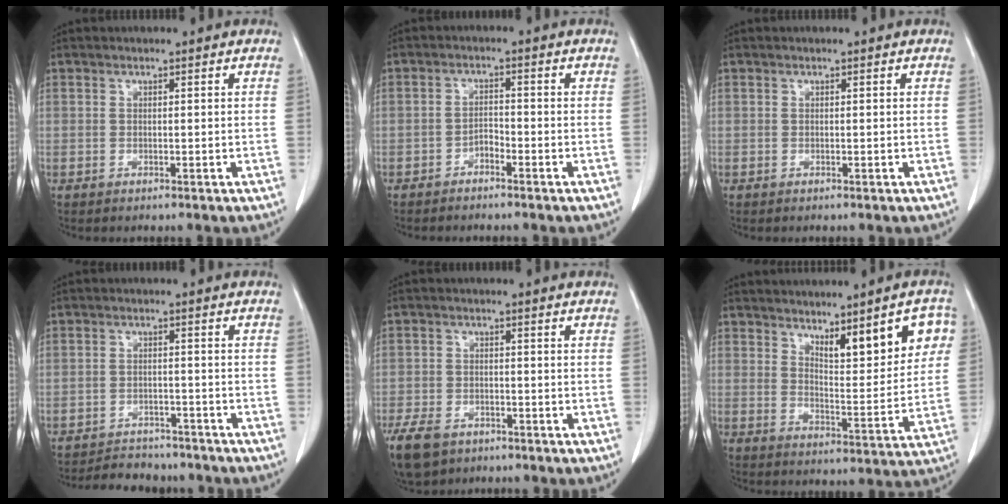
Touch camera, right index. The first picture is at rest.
{"total": 2.0, "force": [-1.6, 0.7, 1.0], "torque": [-0.013, 0.005, -0.028]}
{"total": 0.0}
{"total": 8.4, "force": [-7.6, 3.2, 1.3], "torque": [-0.015, 0.003, -0.101]}
{"total": 8.9, "force": [-5.7, 5.5, 4.0], "torque": [-0.091, -0.007, -0.092]}
{"total": 11.0, "force": [5.6, 2.8, 9.1], "torque": [-0.118, 0.002, 0.087]}